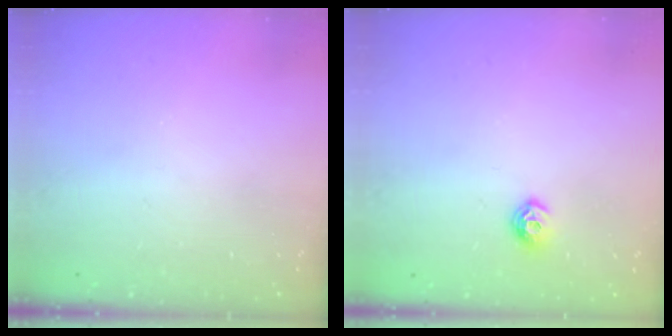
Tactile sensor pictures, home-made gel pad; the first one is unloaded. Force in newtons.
{"total": 7.5, "press": 7.4, "slide": 0.7}